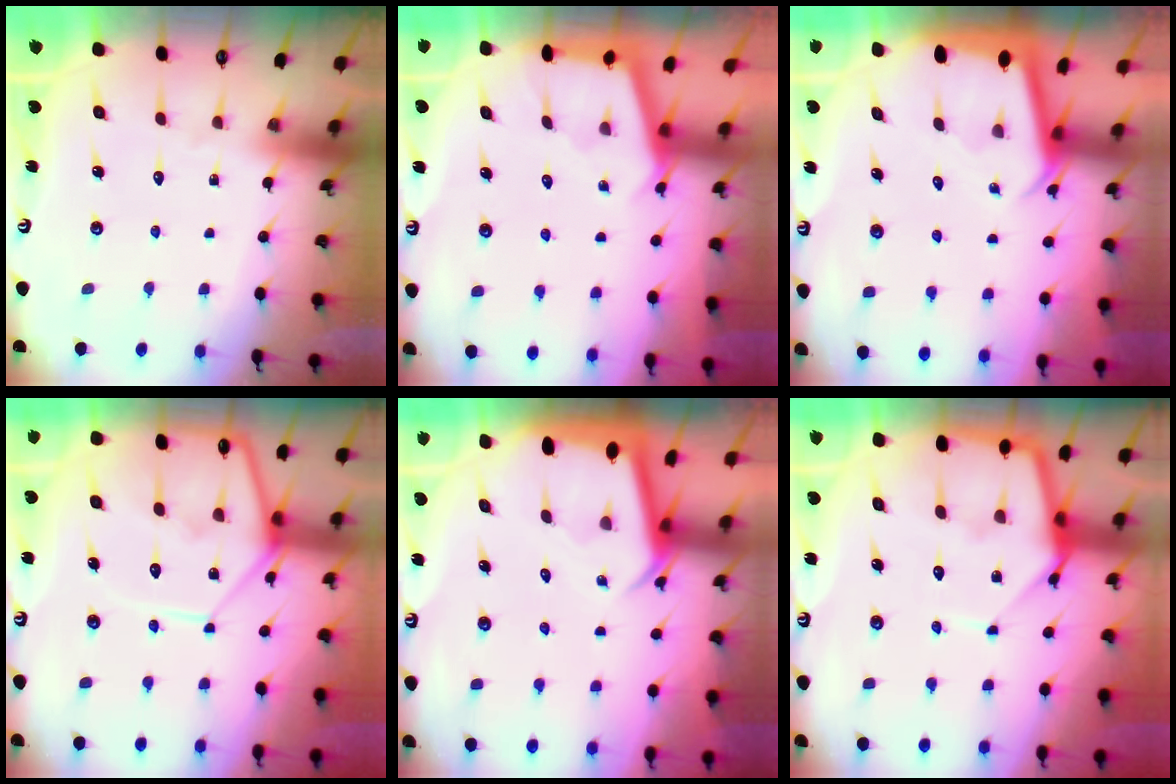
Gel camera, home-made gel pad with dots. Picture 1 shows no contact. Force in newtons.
{"total": 2.3, "press": 2.3, "slide": 0.1}
{"total": 2.0, "press": 2.0, "slide": 0.0}
{"total": 11.8, "press": 11.7, "slide": 1.1}
{"total": 2.8, "press": 2.8, "slide": 0.3}
{"total": 10.5, "press": 10.5, "slide": 0.9}